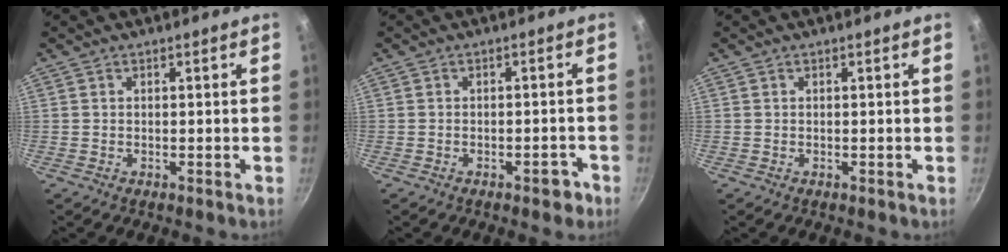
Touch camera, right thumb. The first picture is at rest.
{"total": 2.9, "force": [-1.8, 1.5, 1.8], "torque": [-0.008, 0.025, -0.012]}
{"total": 0.0}